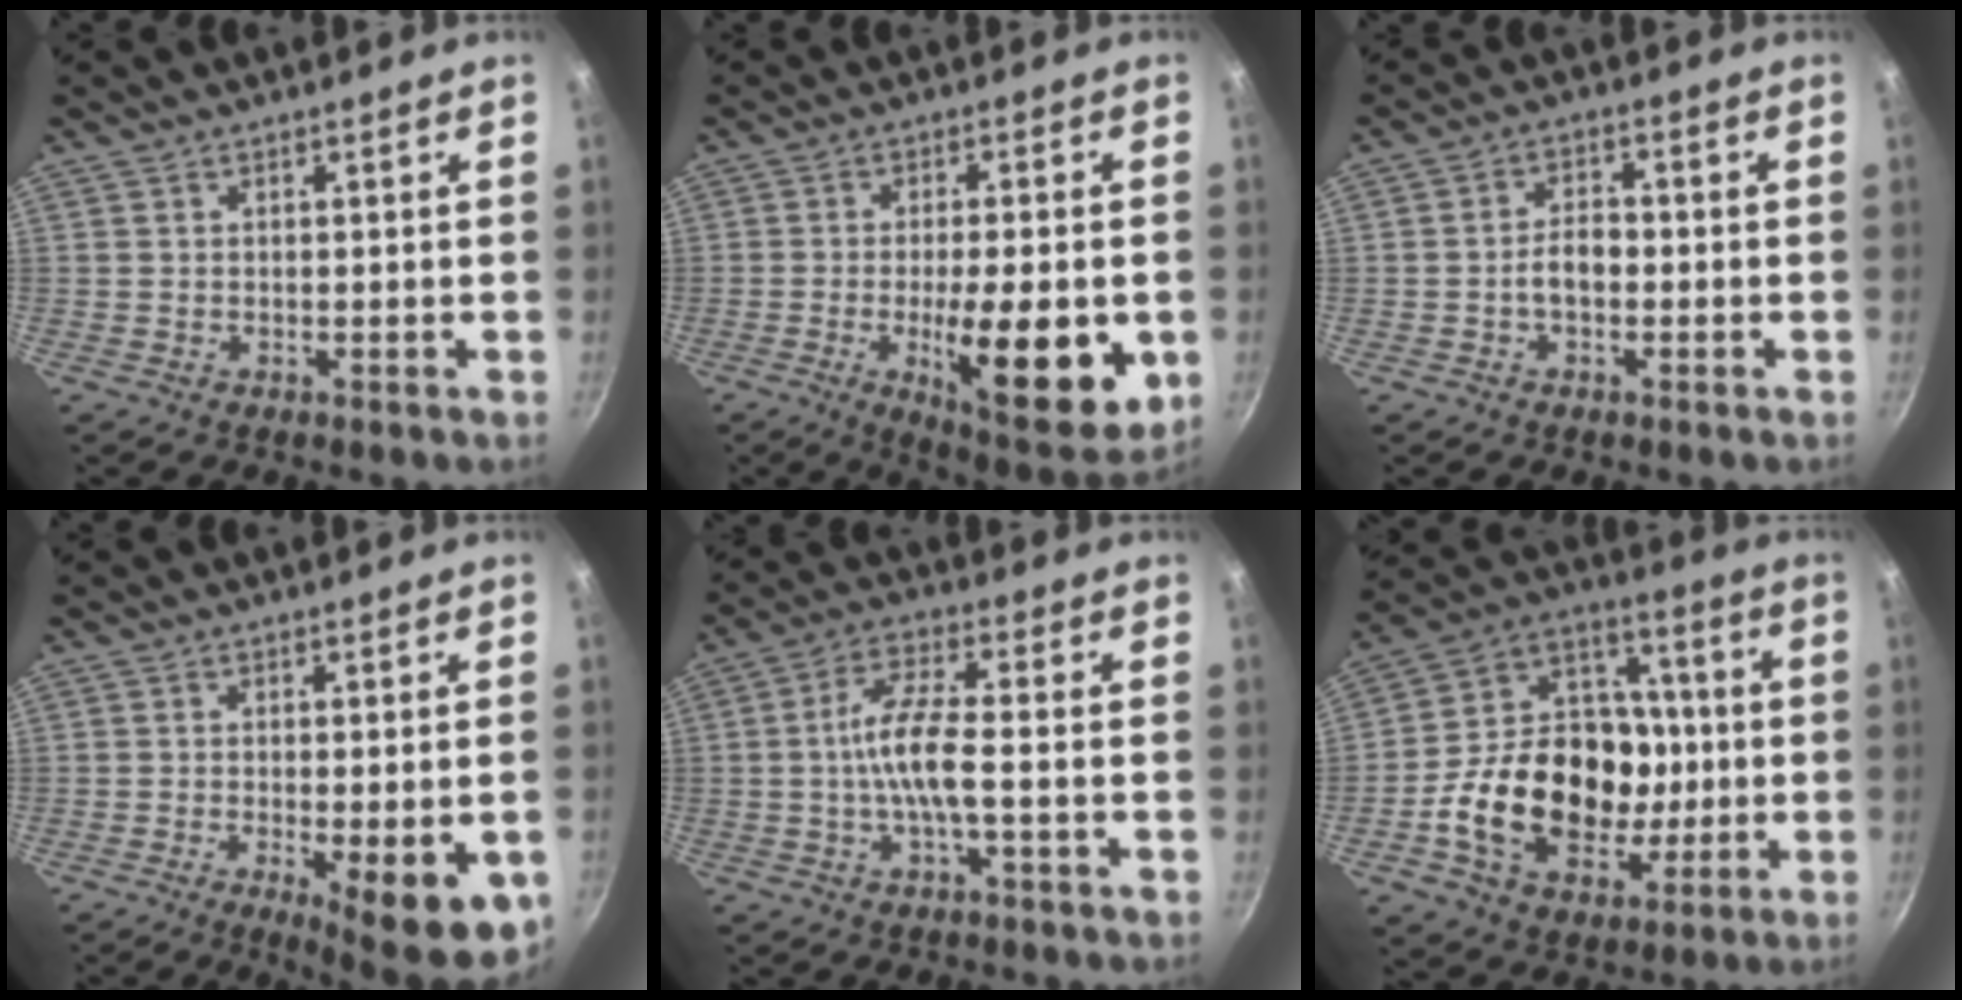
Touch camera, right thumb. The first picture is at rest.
{"total": 17.9, "force": [-4.0, 5.5, 16.5], "torque": [-0.220, -0.003, -0.055]}
{"total": 4.4, "force": [-1.1, 2.7, 3.2], "torque": [-0.044, 0.022, -0.022]}
{"total": 11.8, "force": [-3.5, 3.4, 10.8], "torque": [-0.129, -0.006, -0.038]}
{"total": 8.0, "force": [-1.5, 1.8, 7.6], "torque": [-0.158, 0.024, -0.038]}
{"total": 23.5, "force": [-4.0, 17.5, 15.1], "torque": [-0.217, 0.044, -0.066]}